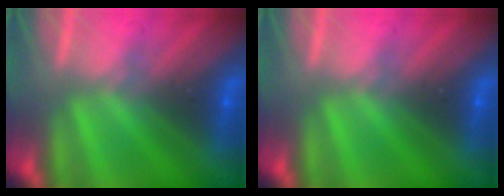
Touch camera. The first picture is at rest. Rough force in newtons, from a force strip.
{"total": 0.0}